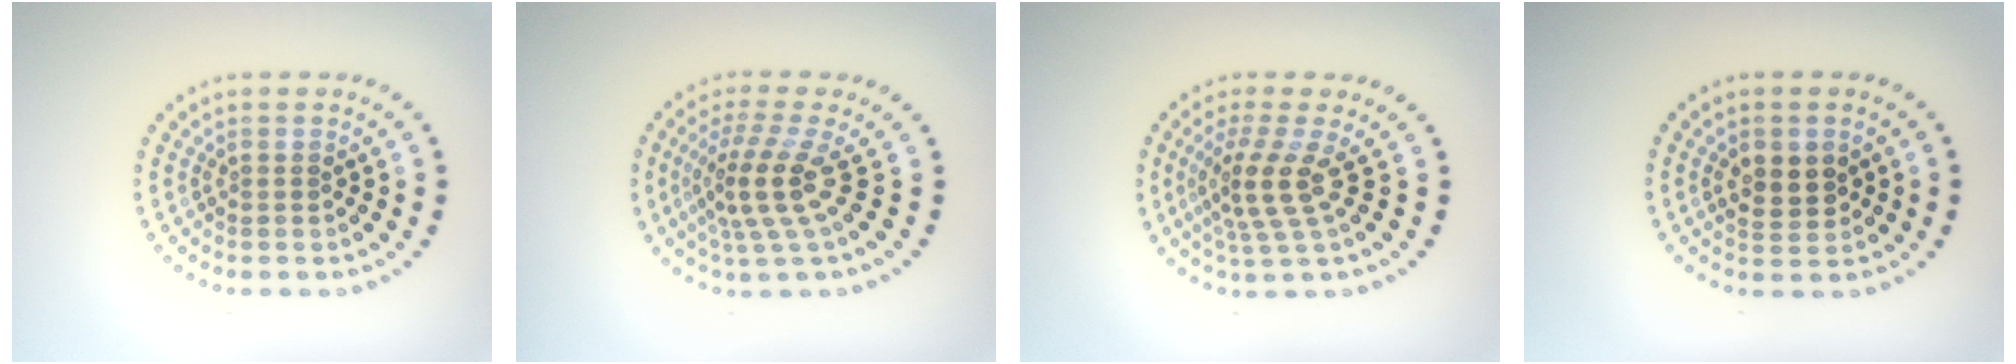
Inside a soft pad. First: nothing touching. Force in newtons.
{"total": 4.1, "press": 2.8, "slide": 3.1}
{"total": 3.5, "press": 2.6, "slide": 2.3}
{"total": 2.9, "press": 2.9, "slide": 0.4}